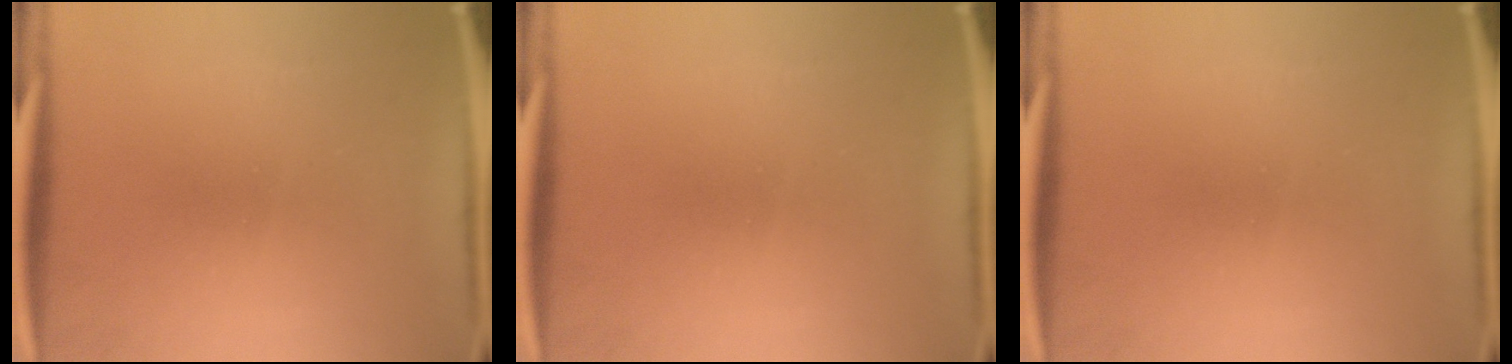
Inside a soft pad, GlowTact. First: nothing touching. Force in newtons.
{"total": 0.0}
{"total": 0.0}